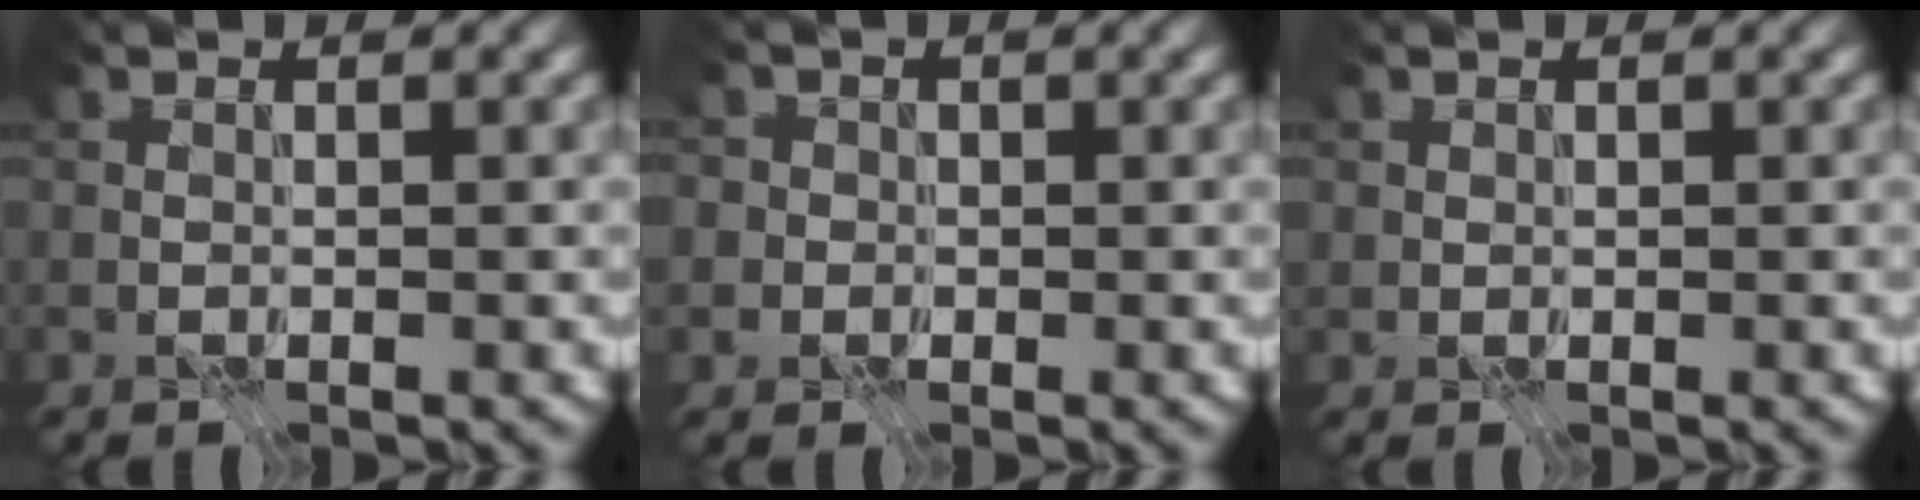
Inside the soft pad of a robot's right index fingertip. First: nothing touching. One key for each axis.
{"total": 2.8, "fx": 0.5, "fy": 2.7, "fz": 0.5, "tx": 0.013, "ty": 0.016, "tz": -0.014}
{"total": 0.6, "fx": 0.4, "fy": 0.5, "fz": 0.0, "tx": 0.005, "ty": -0.001, "tz": 0.007}